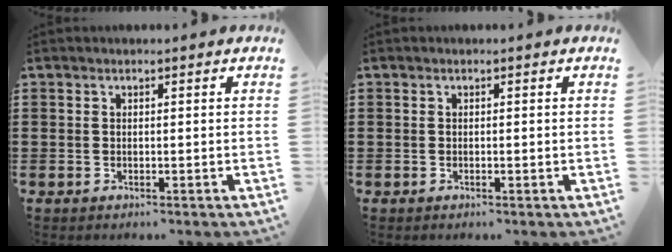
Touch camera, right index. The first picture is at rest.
{"total": 0.0}